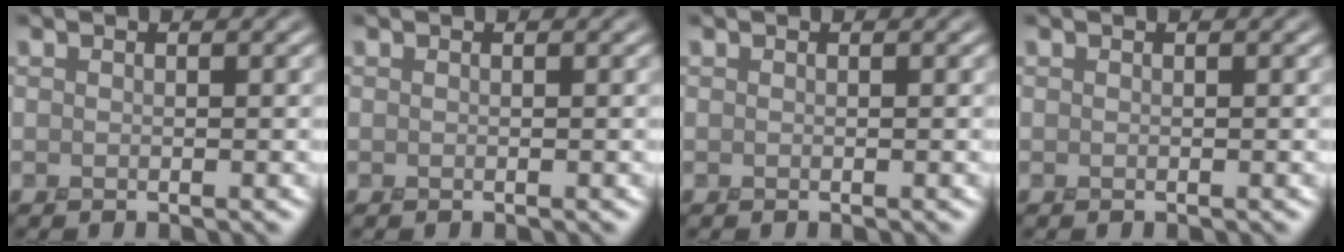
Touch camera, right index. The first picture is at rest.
{"total": 0.0}
{"total": 0.0}
{"total": 0.0}